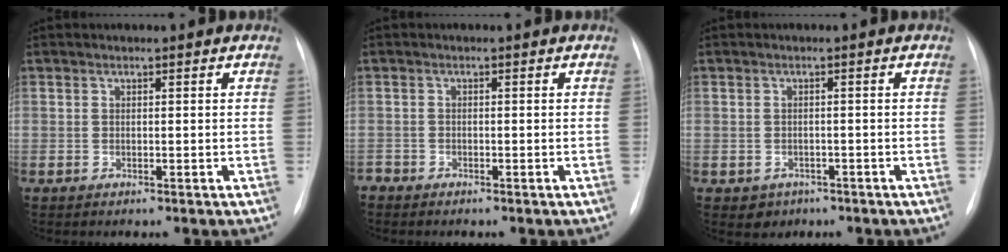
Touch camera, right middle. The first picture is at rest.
{"total": 1.2, "force": [-1.1, 0.5, -0.1], "torque": [0.003, 0.000, -0.021]}
{"total": 2.4, "force": [-1.2, 2.1, 0.3], "torque": [-0.002, 0.009, -0.007]}